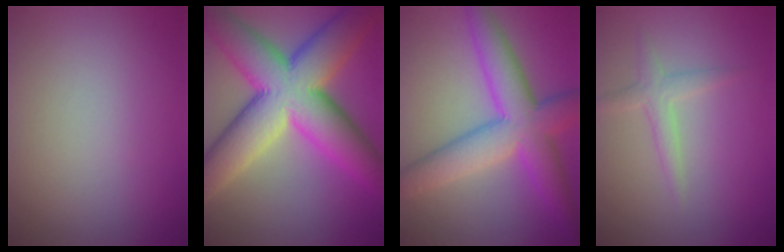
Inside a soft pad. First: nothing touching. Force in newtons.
{"total": 14.5, "press": 14.5, "slide": 0.9}
{"total": 8.3, "press": 8.3, "slide": 0.1}
{"total": 1.9, "press": 1.9, "slide": 0.0}